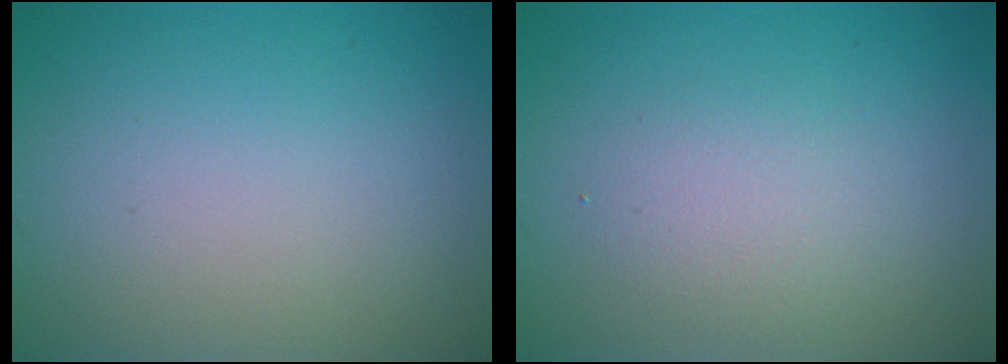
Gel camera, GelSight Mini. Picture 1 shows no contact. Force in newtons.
{"total": 2.2, "press": 2.2, "slide": 0.1}